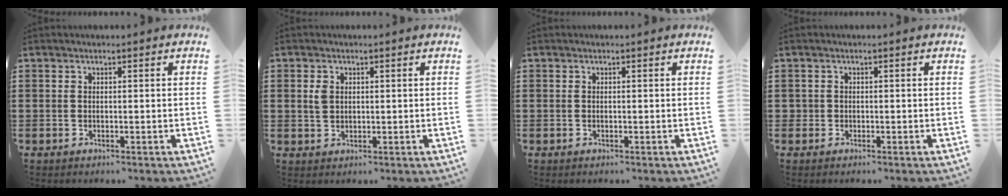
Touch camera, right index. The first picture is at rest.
{"total": 2.0, "force": [0.5, 1.4, 1.3], "torque": [-0.031, 0.005, 0.010]}
{"total": 0.0}
{"total": 0.8, "force": [-0.5, 0.7, 0.0], "torque": [-0.002, 0.002, -0.012]}